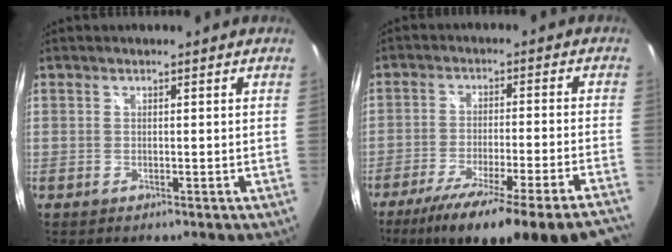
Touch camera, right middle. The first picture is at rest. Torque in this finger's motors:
{"motor_torque": [1.39, -0.75, 0.31, 0.21]}